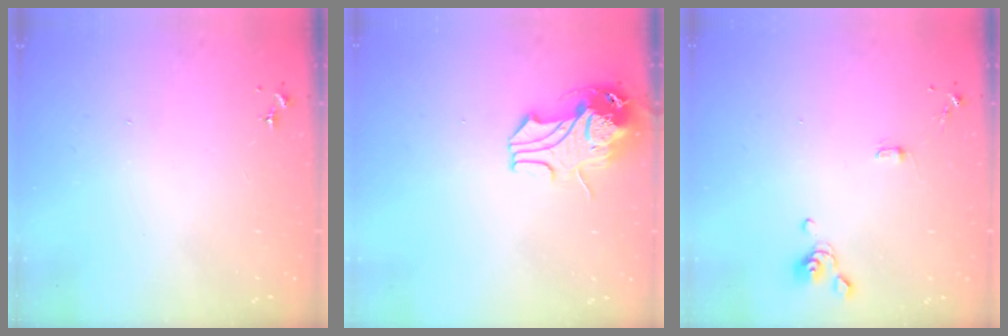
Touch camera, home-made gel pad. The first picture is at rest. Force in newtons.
{"total": 11.7, "press": 11.5, "slide": 1.8}
{"total": 4.4, "press": 4.0, "slide": 1.8}